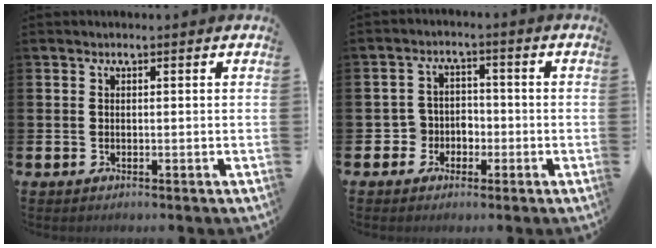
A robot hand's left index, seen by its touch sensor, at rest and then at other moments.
{"total": 3.8, "force": [-1.7, 3.4, 0.4], "torque": [-0.027, 0.008, -0.038]}